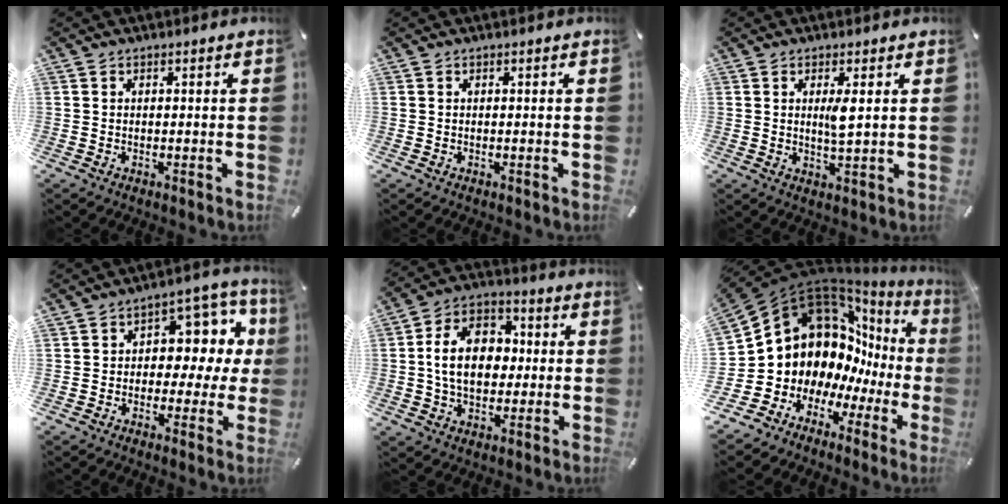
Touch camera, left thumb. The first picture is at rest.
{"total": 0.0}
{"total": 4.1, "force": [1.0, 0.8, 3.9], "torque": [-0.074, -0.005, 0.013]}
{"total": 9.9, "force": [1.5, 7.2, 6.6], "torque": [-0.077, -0.015, 0.024]}
{"total": 13.4, "force": [-0.1, 10.1, 8.8], "torque": [-0.171, 0.016, -0.003]}
{"total": 14.9, "force": [4.7, 12.5, 6.6], "torque": [-0.126, -0.083, 0.102]}